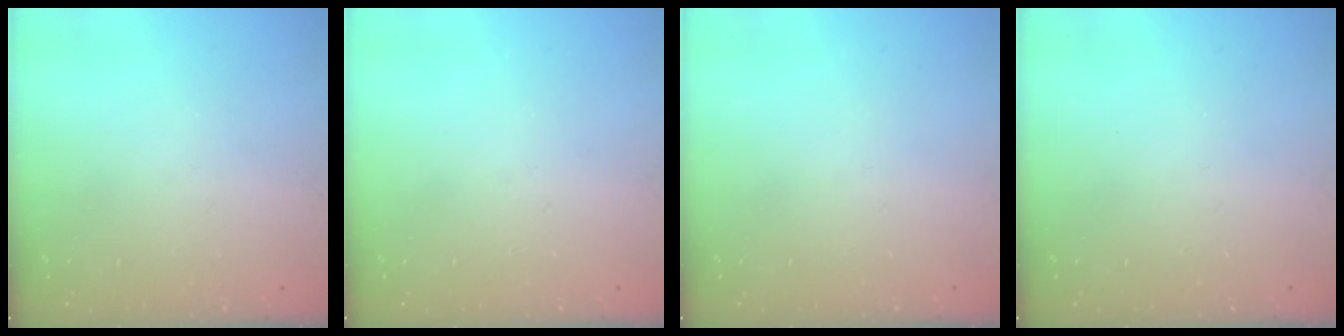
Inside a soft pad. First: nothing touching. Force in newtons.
{"total": 0.0}
{"total": 0.0}
{"total": 0.0}